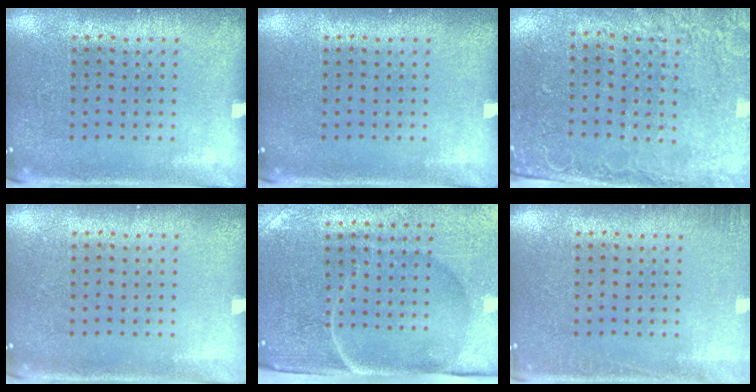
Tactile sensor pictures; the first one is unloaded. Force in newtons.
{"total": 0.0}
{"total": 2.6, "press": 2.1, "slide": 1.5}
{"total": 0.0}
{"total": 4.7, "press": 3.9, "slide": 2.6}
{"total": 1.3, "press": 1.3, "slide": 0.3}